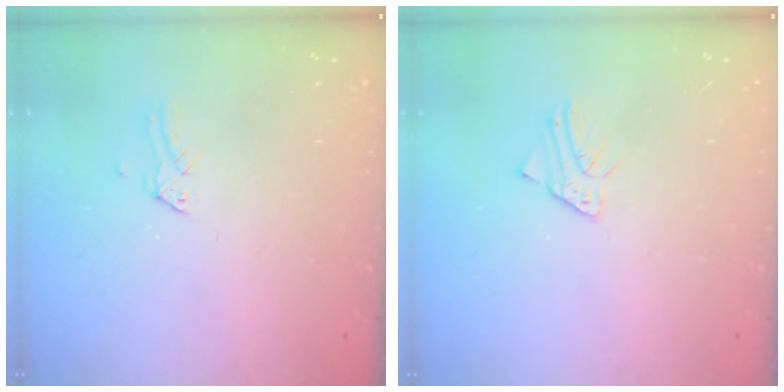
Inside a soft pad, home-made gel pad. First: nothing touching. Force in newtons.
{"total": 1.5, "press": 1.5, "slide": 0.2}